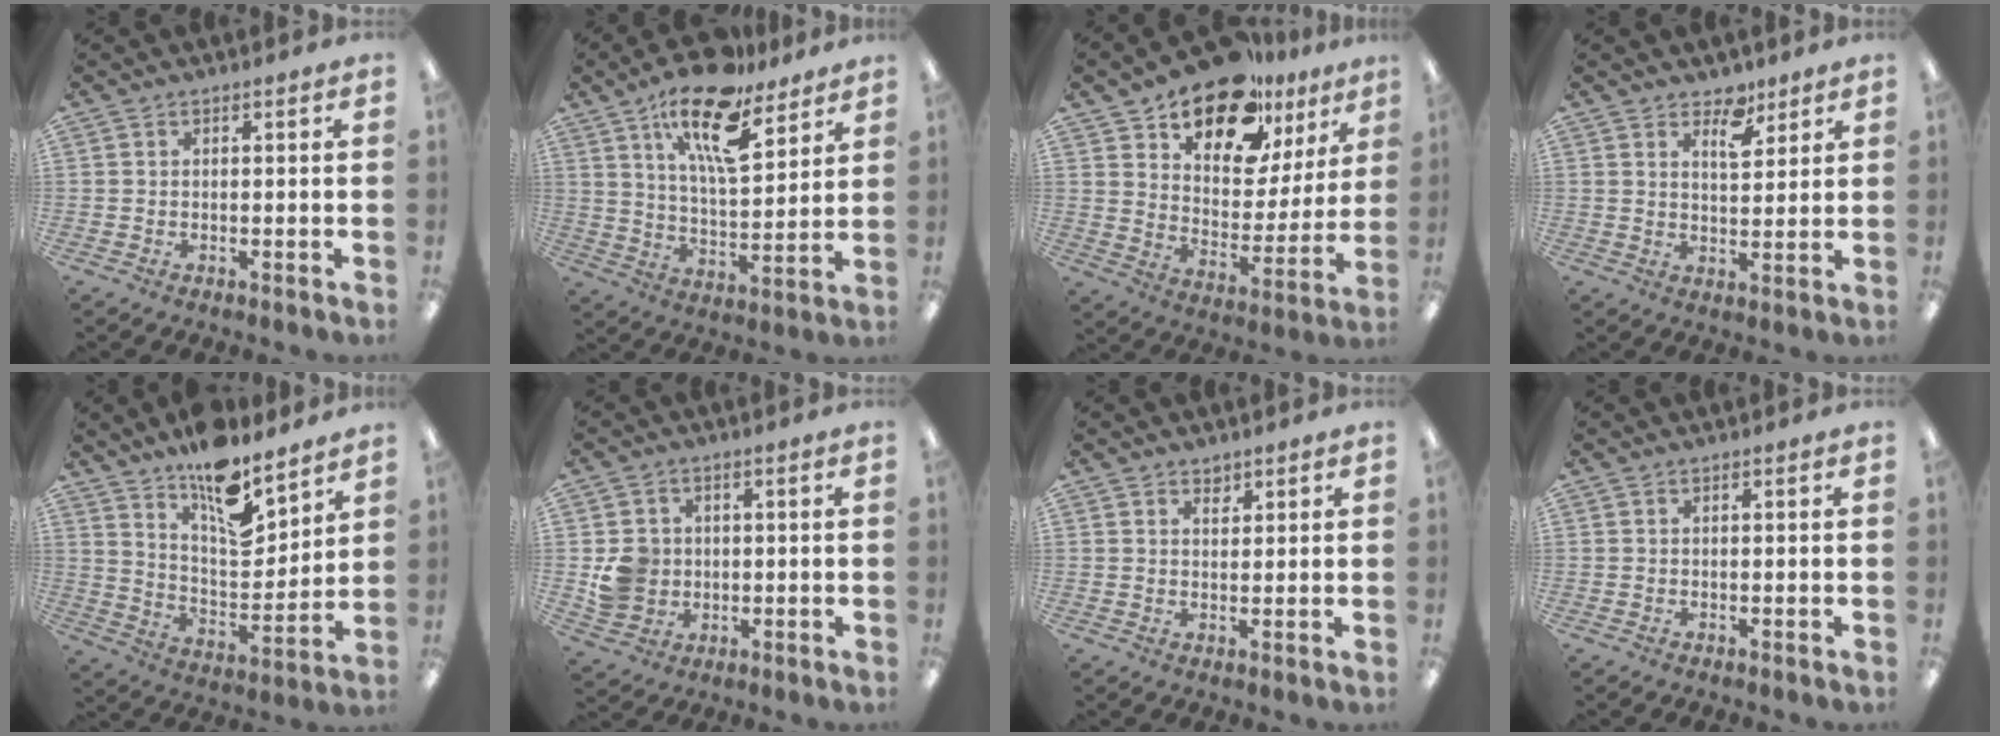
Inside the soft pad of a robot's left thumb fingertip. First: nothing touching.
{"total": 17.9, "force": [11.8, 6.8, 11.5], "torque": [-0.193, -0.059, 0.199]}
{"total": 18.1, "force": [13.7, 9.1, 7.4], "torque": [-0.121, -0.096, 0.243]}
{"total": 6.4, "force": [4.5, 3.3, 3.1], "torque": [-0.026, -0.026, 0.074]}
{"total": 14.7, "force": [10.9, 5.5, 8.1], "torque": [-0.125, -0.080, 0.188]}
{"total": 6.9, "force": [0.2, 6.5, 2.2], "torque": [-0.036, 0.009, 0.007]}
{"total": 1.9, "force": [1.6, 0.9, 0.4], "torque": [0.007, -0.008, 0.027]}
{"total": 0.0}